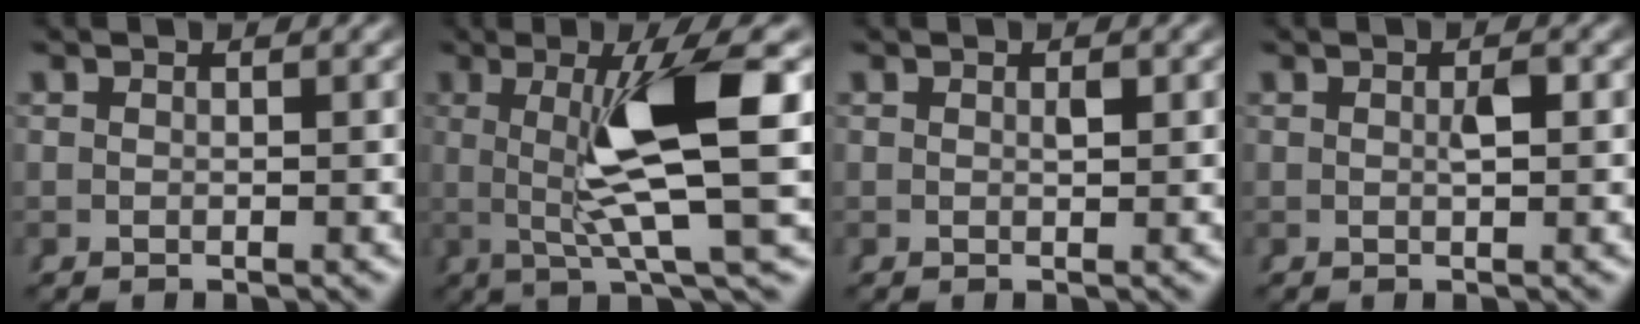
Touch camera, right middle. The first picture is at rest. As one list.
[{"total": 9.1, "force": [0.7, 0.8, 9.0], "torque": [-0.156, -0.001, 0.018]}, {"total": 0.7, "force": [0.2, 0.3, 0.6], "torque": [-0.011, -0.005, 0.003]}, {"total": 1.3, "force": [0.0, 0.4, 1.2], "torque": [-0.019, -0.003, -0.001]}]